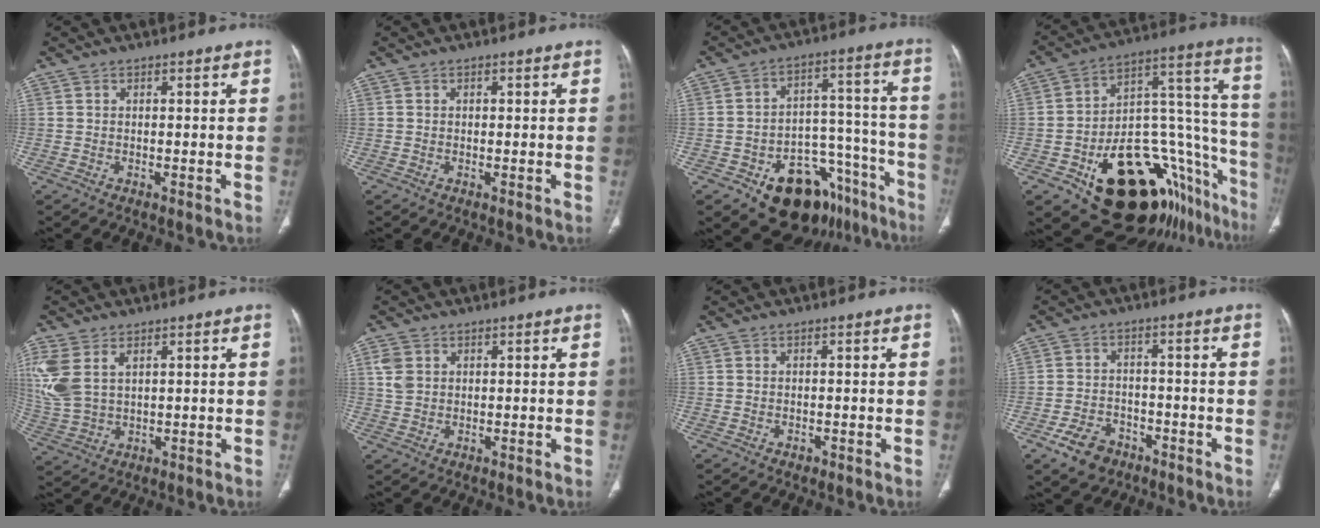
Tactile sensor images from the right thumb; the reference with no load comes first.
{"total": 0.0}
{"total": 19.5, "force": [-11.3, 11.7, 10.7], "torque": [-0.096, 0.101, -0.154]}
{"total": 30.9, "force": [-15.9, 15.3, 21.7], "torque": [-0.197, 0.125, -0.215]}
{"total": 10.9, "force": [3.9, 6.7, 7.7], "torque": [-0.194, -0.003, 0.093]}
{"total": 3.5, "force": [1.1, 2.7, 1.9], "torque": [-0.035, 0.001, 0.027]}
{"total": 0.6, "force": [-0.3, 0.5, 0.2], "torque": [-0.002, 0.001, -0.004]}
{"total": 6.9, "force": [-4.2, 4.8, 2.8], "torque": [-0.039, 0.027, -0.066]}